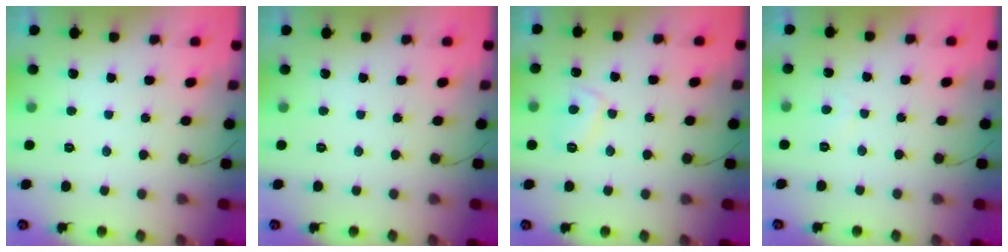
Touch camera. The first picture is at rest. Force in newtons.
{"total": 0.0}
{"total": 6.4, "press": 6.3, "slide": 0.5}
{"total": 1.8, "press": 1.8, "slide": 0.3}